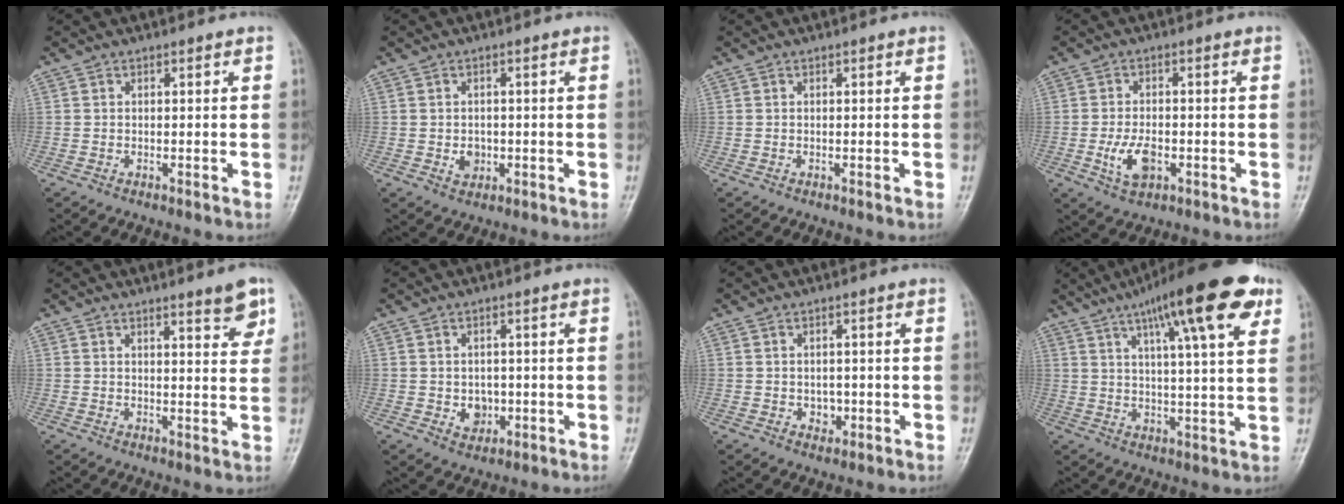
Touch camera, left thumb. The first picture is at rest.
{"total": 2.7, "force": [-0.5, 2.2, 1.4], "torque": [-0.011, 0.002, -0.002]}
{"total": 0.0}
{"total": 5.8, "force": [-1.6, 3.3, 4.5], "torque": [-0.084, 0.003, -0.026]}
{"total": 5.2, "force": [3.5, 1.0, 3.8], "torque": [-0.040, -0.023, 0.045]}
{"total": 3.7, "force": [-0.4, 3.0, 2.0], "torque": [-0.013, 0.001, 0.002]}
{"total": 2.1, "force": [-0.3, 1.8, 1.1], "torque": [-0.006, 0.002, 0.000]}
{"total": 18.4, "force": [9.5, 4.0, 15.2], "torque": [-0.213, -0.012, 0.138]}